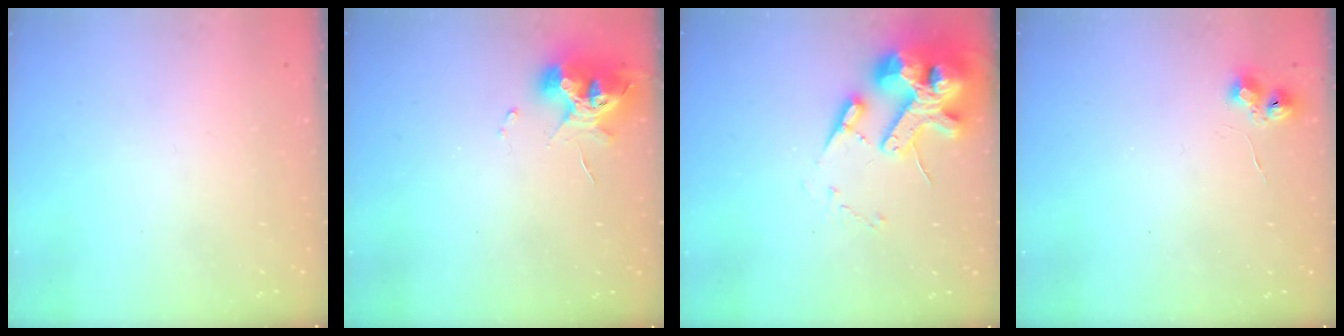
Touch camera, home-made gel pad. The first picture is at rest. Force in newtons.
{"total": 10.7, "press": 10.7, "slide": 0.6}
{"total": 18.7, "press": 18.5, "slide": 3.0}
{"total": 6.8, "press": 6.7, "slide": 0.8}